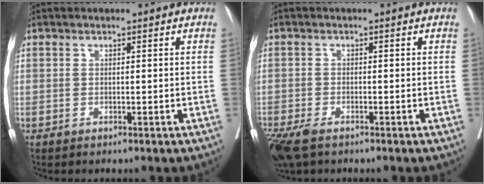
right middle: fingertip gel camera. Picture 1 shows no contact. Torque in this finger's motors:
{"motor_torque": [1.10, -1.04, 0.12, 0.03]}